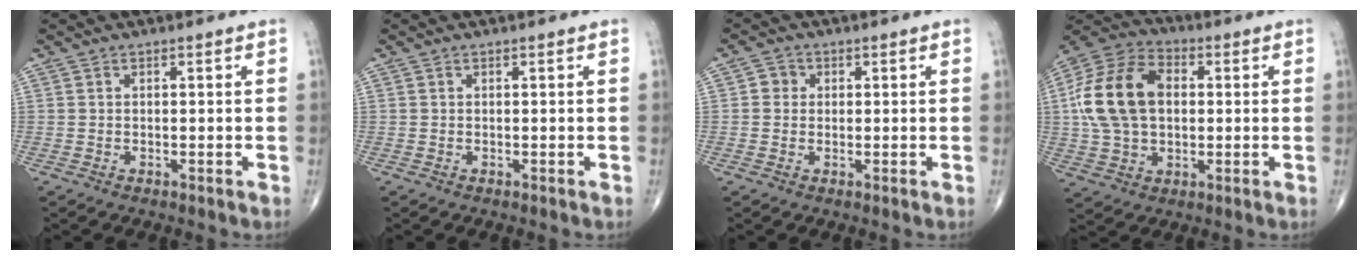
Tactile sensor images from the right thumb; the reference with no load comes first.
{"total": 0.0}
{"total": 2.4, "force": [0.3, 2.3, 0.8], "torque": [0.002, 0.005, -0.001]}
{"total": 17.7, "force": [1.8, 11.9, 12.9], "torque": [-0.241, 0.023, 0.030]}